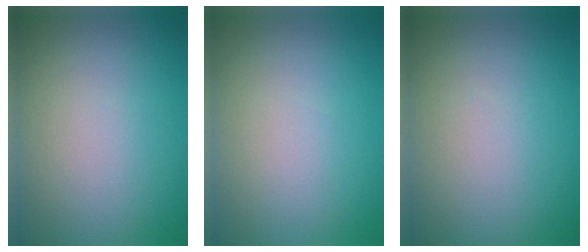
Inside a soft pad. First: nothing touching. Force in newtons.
{"total": 0.0}
{"total": 0.0}